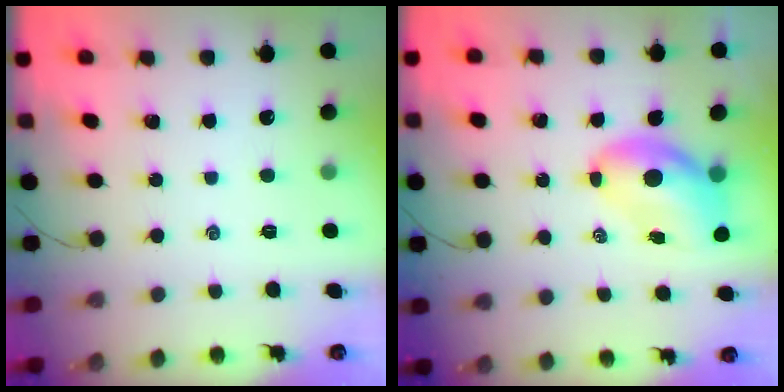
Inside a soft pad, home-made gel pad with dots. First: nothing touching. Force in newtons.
{"total": 7.6, "press": 7.3, "slide": 2.1}